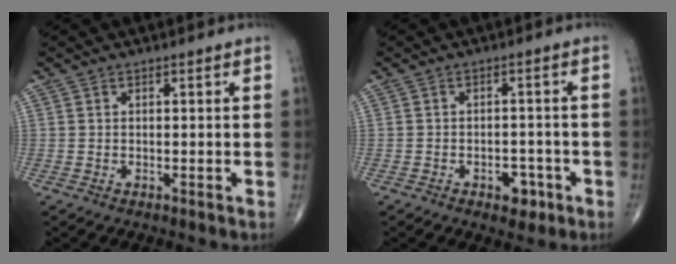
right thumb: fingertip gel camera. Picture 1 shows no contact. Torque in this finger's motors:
{"motor_torque": [2.61, 2.40, 0.17, -0.44, 0.03]}